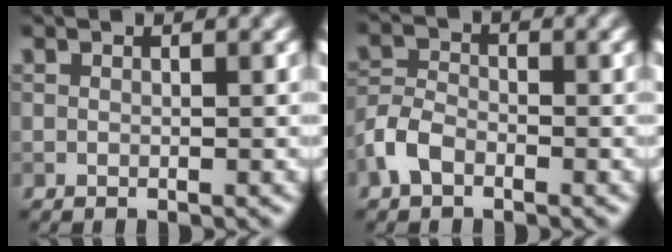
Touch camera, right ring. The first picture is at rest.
{"total": 2.8, "force": [-1.6, 1.6, 1.5], "torque": [-0.032, 0.006, -0.043]}